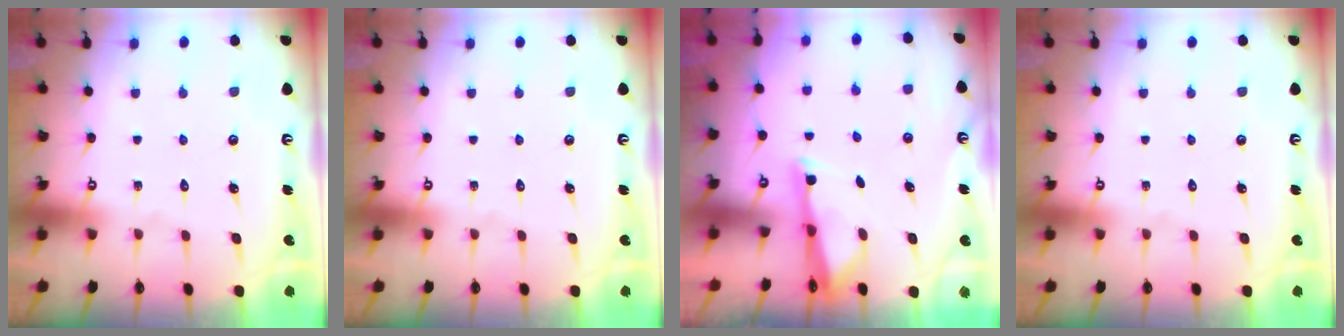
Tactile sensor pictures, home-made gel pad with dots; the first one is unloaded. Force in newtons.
{"total": 0.0}
{"total": 2.9, "press": 2.8, "slide": 0.5}
{"total": 0.0}